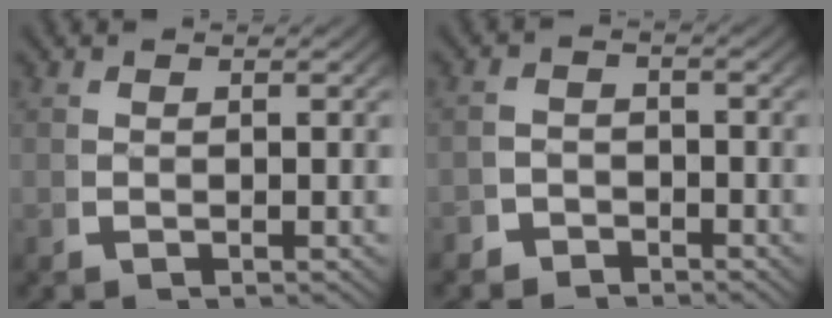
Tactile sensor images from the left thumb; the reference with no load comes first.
{"total": 2.9, "force": [-2.6, 1.3, 0.1], "torque": [0.005, -0.016, -0.045]}